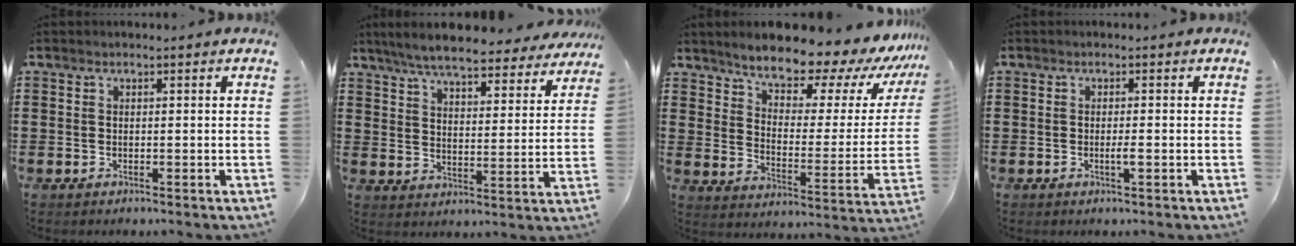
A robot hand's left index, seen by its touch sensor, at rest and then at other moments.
{"total": 7.2, "force": [6.7, 0.4, 2.6], "torque": [-0.079, -0.036, 0.118]}
{"total": 10.3, "force": [9.2, 2.6, 3.9], "torque": [-0.088, -0.073, 0.153]}
{"total": 1.2, "force": [-0.5, 0.1, 1.2], "torque": [-0.022, -0.003, -0.008]}